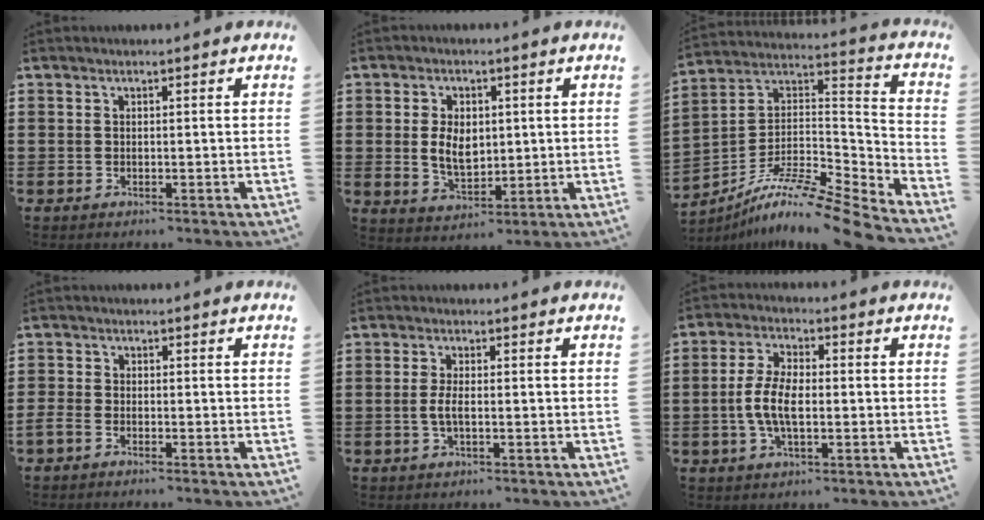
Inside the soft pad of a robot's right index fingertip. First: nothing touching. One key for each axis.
{"total": 5.9, "fx": 0.4, "fy": 3.9, "fz": 4.4, "tx": -0.076, "ty": 0.008, "tz": 0.003}
{"total": 10.3, "fx": -8.4, "fy": 0.8, "fz": 5.9, "tx": -0.102, "ty": 0.007, "tz": -0.167}
{"total": 1.7, "fx": -1.6, "fy": 0.3, "fz": 0.5, "tx": -0.020, "ty": 0.000, "tz": -0.033}
{"total": 2.8, "fx": -0.6, "fy": 0.6, "fz": 2.6, "tx": -0.062, "ty": -0.005, "tz": -0.017}
{"total": 6.6, "fx": -1.1, "fy": 3.0, "fz": 5.8, "tx": -0.145, "ty": -0.007, "tz": -0.031}